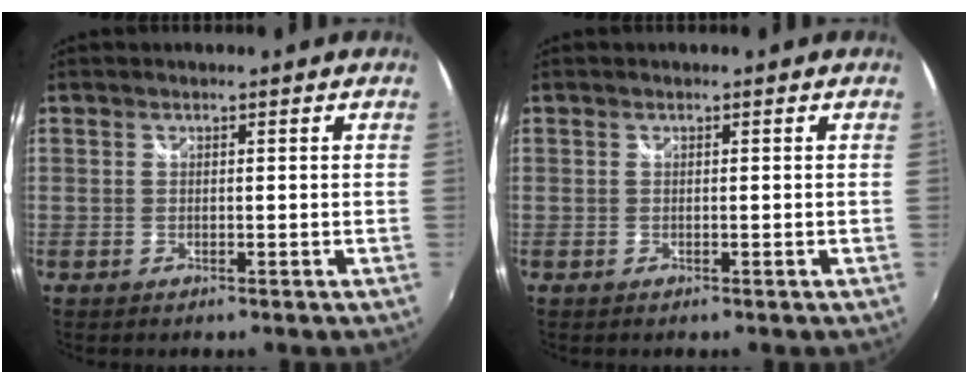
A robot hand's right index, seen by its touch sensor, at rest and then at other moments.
{"total": 0.0}